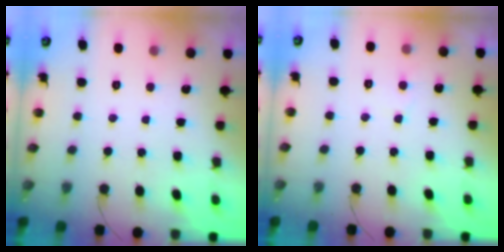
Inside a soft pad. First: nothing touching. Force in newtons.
{"total": 2.5, "press": 2.4, "slide": 0.4}